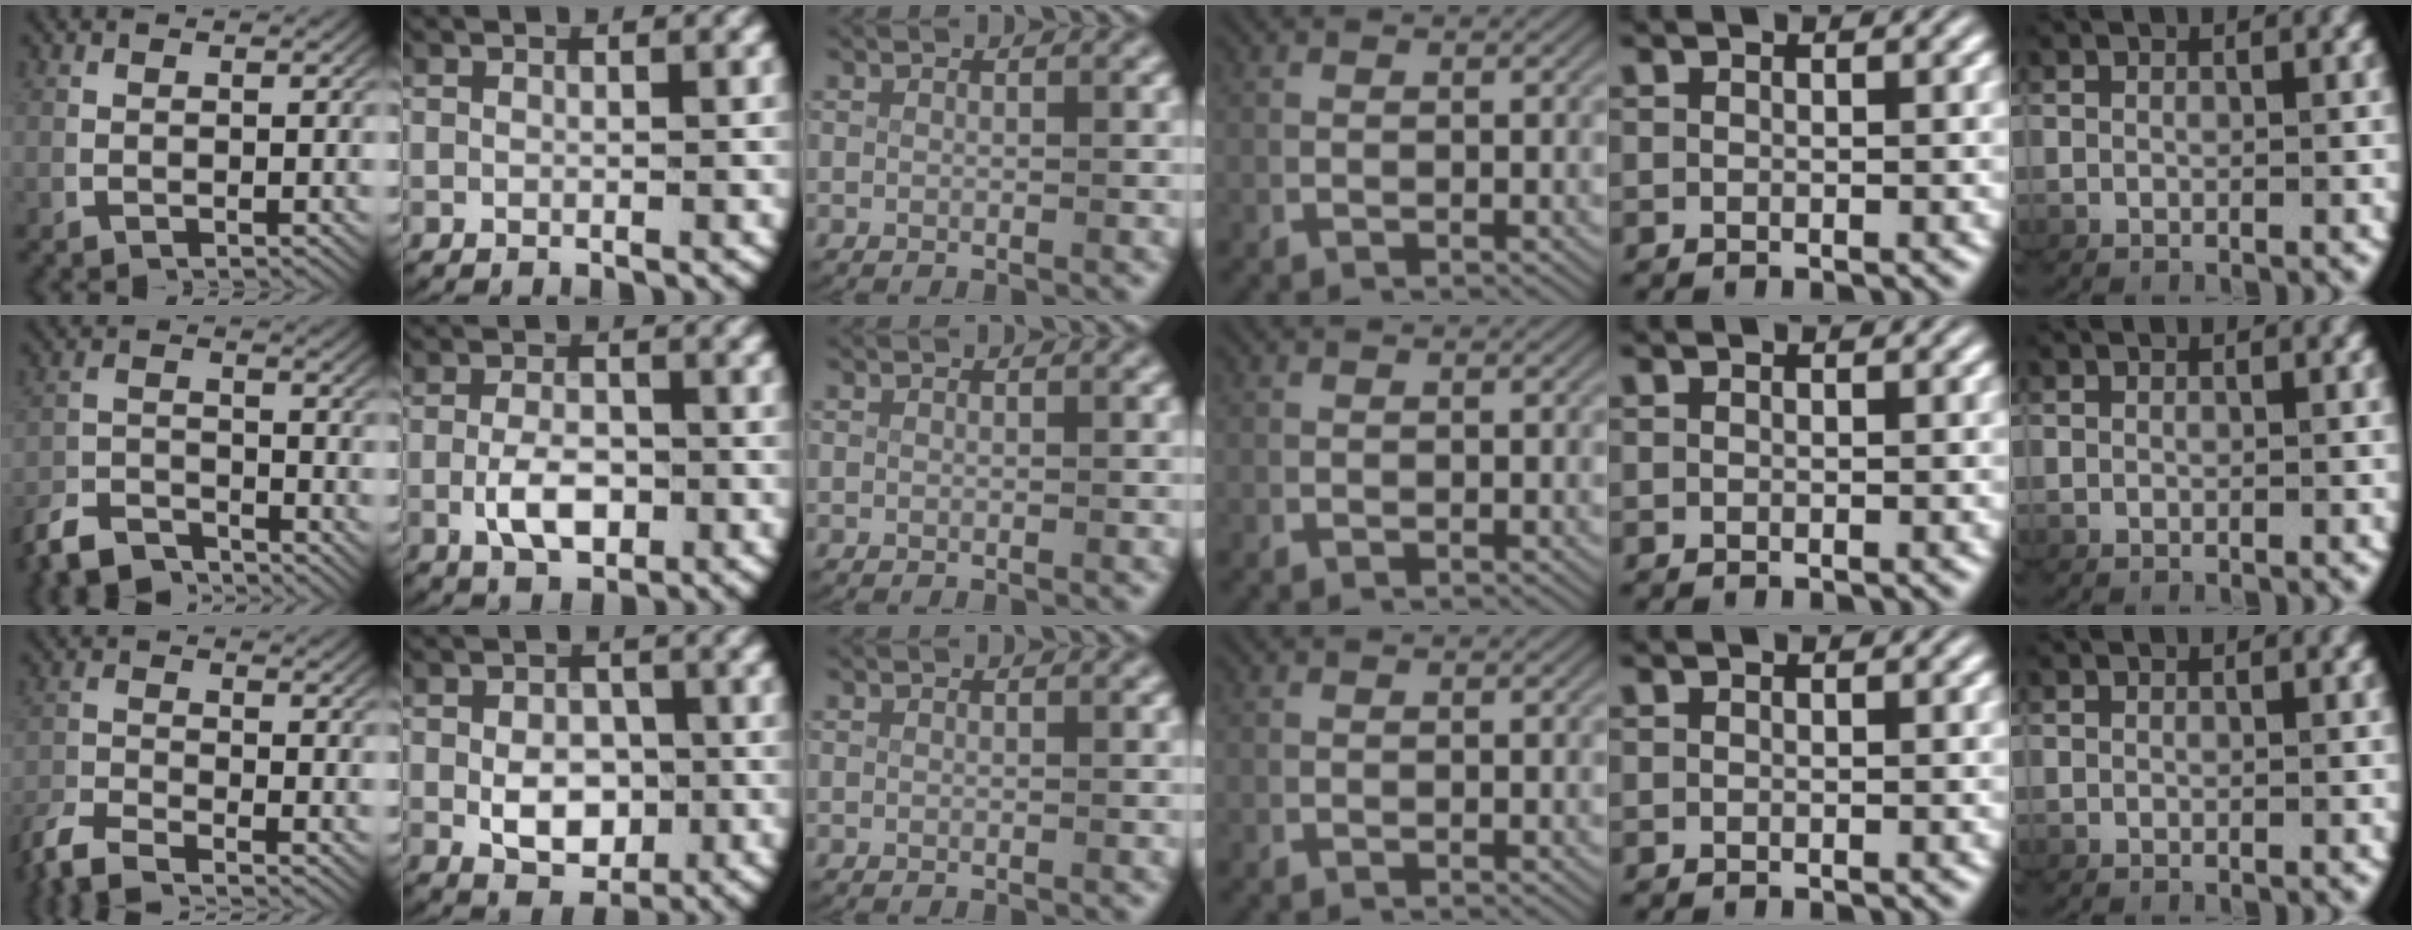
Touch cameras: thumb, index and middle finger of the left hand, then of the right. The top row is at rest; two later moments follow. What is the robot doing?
{"motion": "lift_and_place", "object": "card"}